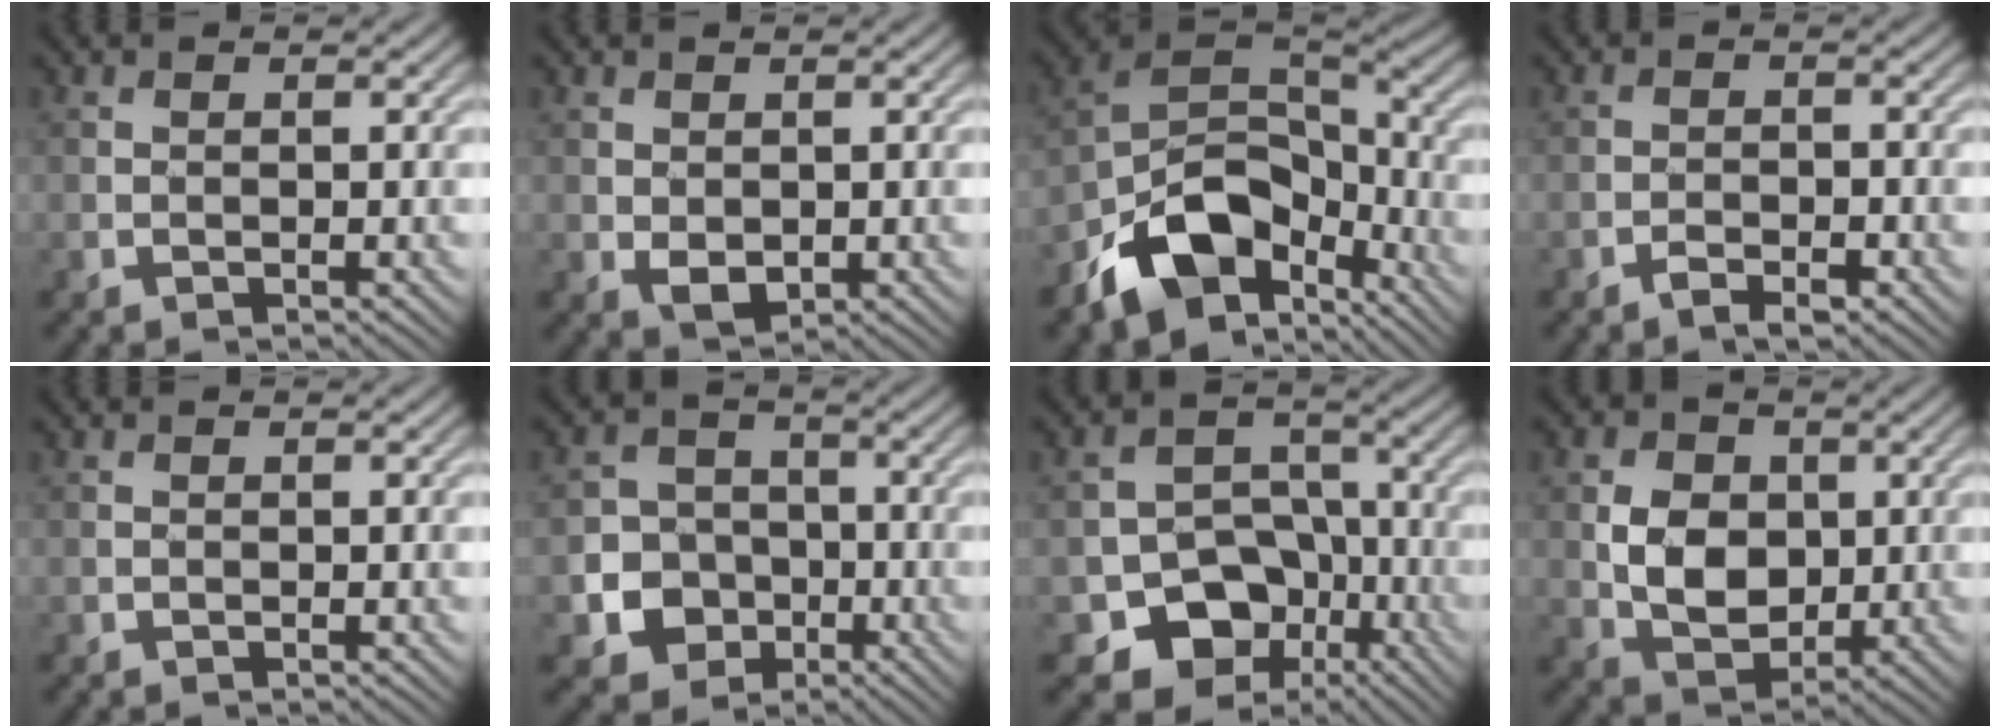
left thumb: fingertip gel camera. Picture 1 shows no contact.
{"total": 2.3, "force": [0.1, 1.7, 1.6], "torque": [-0.034, -0.008, 0.009]}
{"total": 12.5, "force": [-6.9, 7.4, 7.4], "torque": [-0.138, -0.019, -0.138]}
{"total": 2.4, "force": [-1.7, 0.9, 1.5], "torque": [-0.020, 0.002, -0.032]}
{"total": 0.0}
{"total": 7.8, "force": [-2.6, 6.9, 2.4], "torque": [-0.061, -0.012, -0.077]}
{"total": 11.2, "force": [-4.9, 8.9, 4.8], "torque": [-0.077, -0.018, -0.098]}
{"total": 6.6, "force": [0.5, 5.2, 4.1], "torque": [-0.086, -0.003, 0.009]}